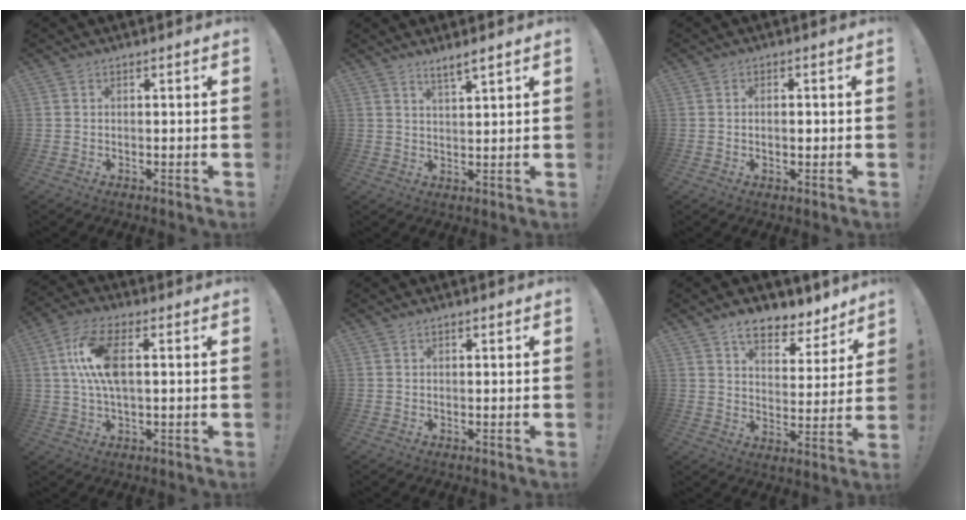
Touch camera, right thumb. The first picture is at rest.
{"total": 4.1, "force": [3.4, 0.4, 2.3], "torque": [-0.042, -0.021, 0.058]}
{"total": 1.6, "force": [-0.3, 0.8, 1.4], "torque": [-0.014, 0.001, -0.008]}
{"total": 12.1, "force": [1.9, 5.2, 10.7], "torque": [-0.210, -0.003, 0.033]}
{"total": 0.6, "force": [0.4, 0.3, 0.2], "torque": [-0.004, 0.001, 0.009]}
{"total": 9.7, "force": [7.4, 4.4, 4.3], "torque": [-0.063, -0.052, 0.135]}